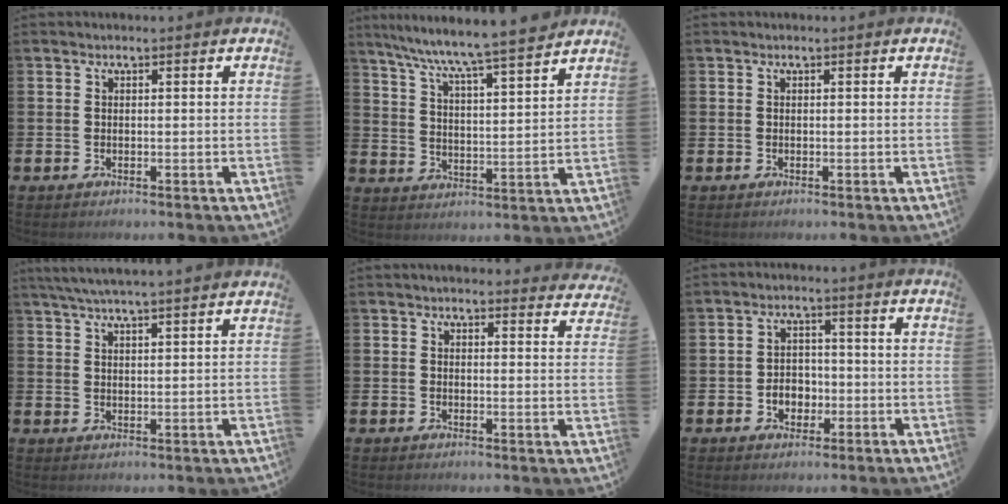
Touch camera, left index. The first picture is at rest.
{"total": 7.7, "force": [7.3, -0.3, 2.5], "torque": [-0.080, -0.054, 0.125]}
{"total": 0.0}
{"total": 4.6, "force": [4.4, -0.4, 1.3], "torque": [-0.044, -0.011, 0.081]}
{"total": 2.9, "force": [2.9, 0.4, 0.2], "torque": [0.002, -0.017, 0.050]}
{"total": 3.3, "force": [-1.1, 2.7, 1.5], "torque": [-0.022, 0.002, -0.029]}